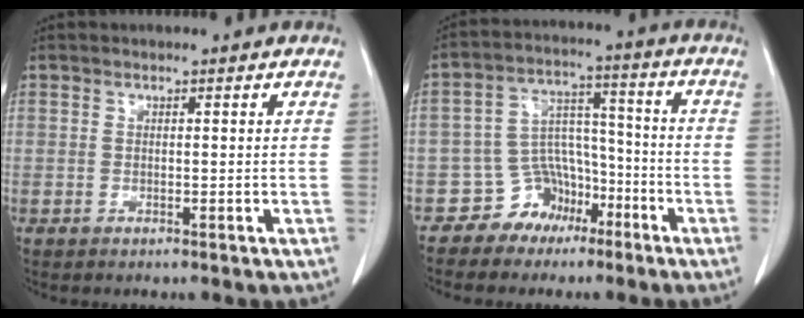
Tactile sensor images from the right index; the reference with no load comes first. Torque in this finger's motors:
{"motor_torque": [-0.28, -0.06, -1.05, -0.21]}